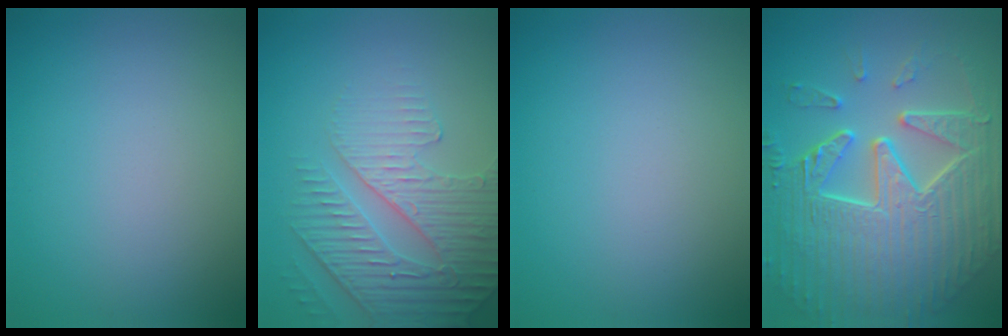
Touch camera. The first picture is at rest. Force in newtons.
{"total": 4.4, "press": 4.1, "slide": 1.4}
{"total": 0.0}
{"total": 10.5, "press": 7.3, "slide": 7.5}